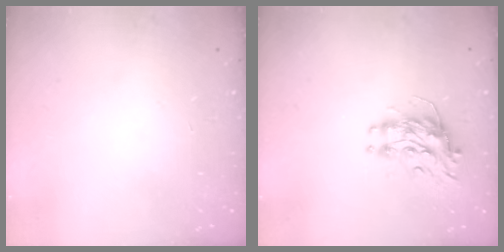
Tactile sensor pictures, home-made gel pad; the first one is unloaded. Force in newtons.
{"total": 9.0, "press": 9.0, "slide": 0.7}